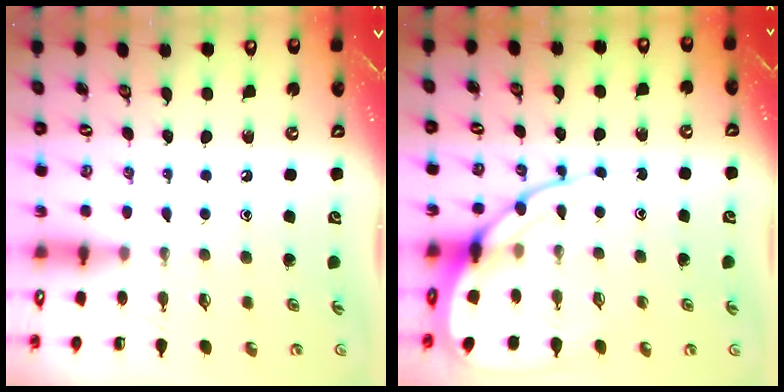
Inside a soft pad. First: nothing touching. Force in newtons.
{"total": 10.2, "press": 10.2, "slide": 1.0}